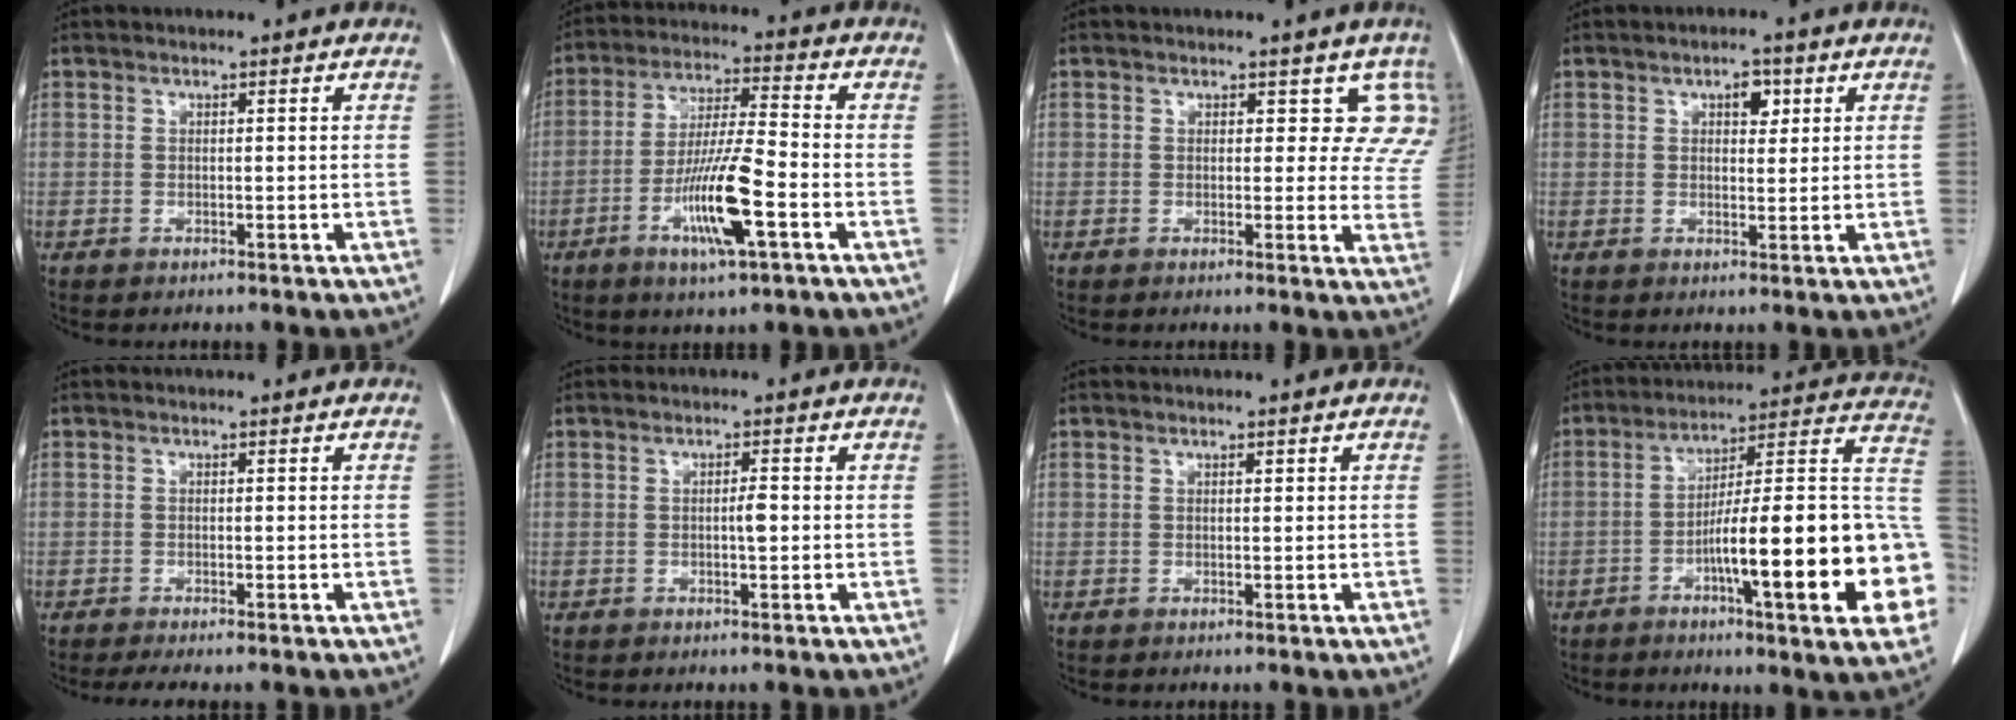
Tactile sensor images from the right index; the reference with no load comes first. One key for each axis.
{"total": 11.7, "fx": -4.4, "fy": 0.8, "fz": 10.8, "tx": -0.206, "ty": -0.011, "tz": -0.080}
{"total": 6.0, "fx": 4.1, "fy": 3.7, "fz": 2.4, "tx": 0.004, "ty": -0.006, "tz": 0.020}
{"total": 3.1, "fx": 1.4, "fy": 1.6, "fz": 2.3, "tx": -0.032, "ty": 0.004, "tz": 0.020}
{"total": 3.2, "fx": -2.6, "fy": 0.1, "fz": 1.9, "tx": -0.027, "ty": -0.007, "tz": -0.039}
{"total": 1.5, "fx": -0.1, "fy": 0.2, "fz": 1.5, "tx": -0.025, "ty": 0.004, "tz": 0.000}
{"total": 0.0}
{"total": 24.5, "fx": -6.8, "fy": 2.7, "fz": 23.4, "tx": -0.249, "ty": 0.019, "tz": -0.094}